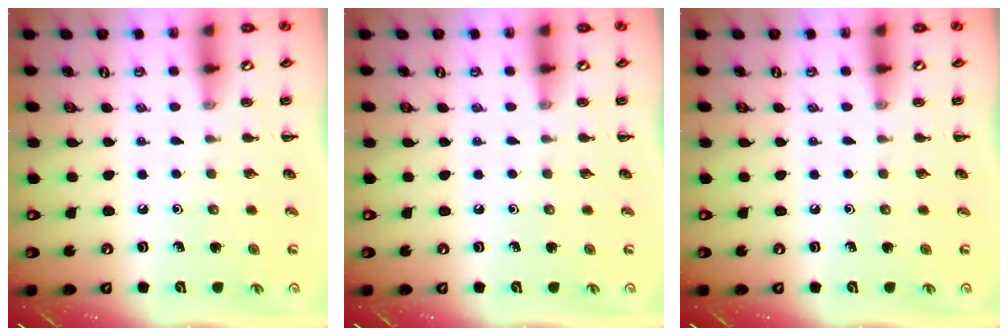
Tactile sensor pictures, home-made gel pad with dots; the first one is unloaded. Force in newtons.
{"total": 0.0}
{"total": 0.0}